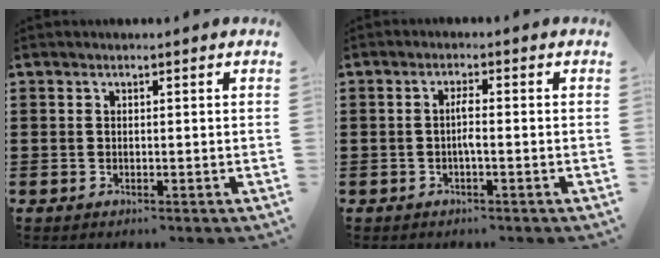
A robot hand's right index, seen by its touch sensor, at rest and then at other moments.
{"total": 2.3, "force": [-0.6, 0.2, 2.2], "torque": [-0.048, -0.002, -0.015]}